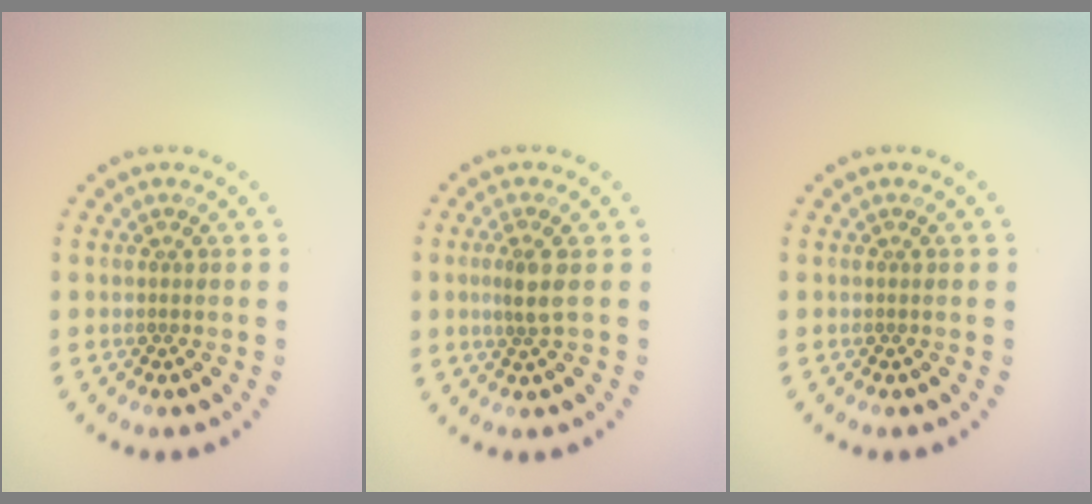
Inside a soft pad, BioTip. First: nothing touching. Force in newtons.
{"total": 2.2, "press": 1.6, "slide": 1.4}
{"total": 0.0}